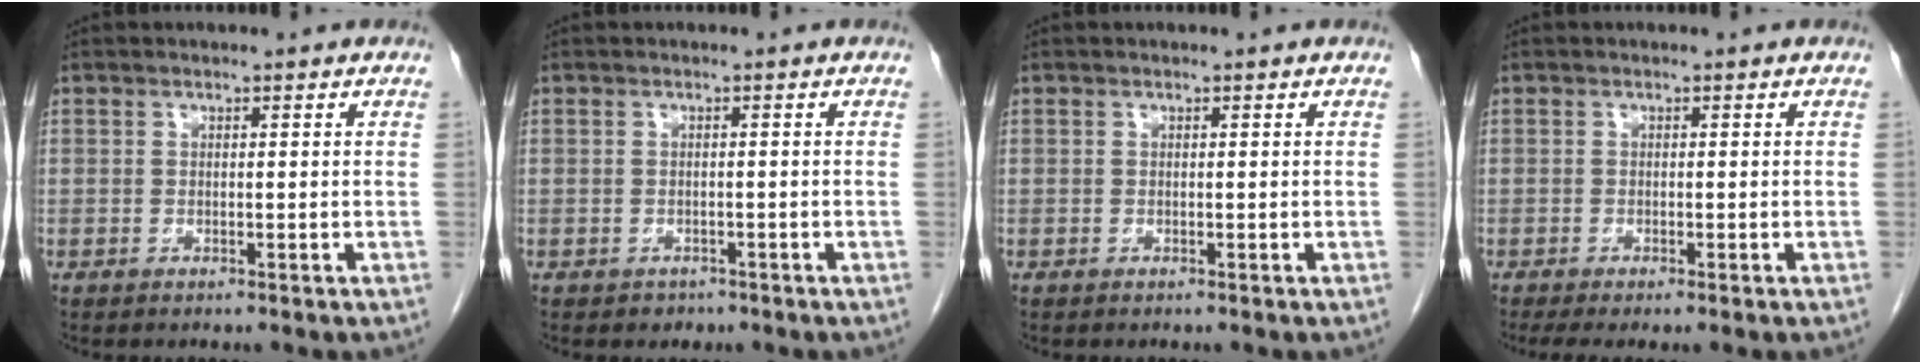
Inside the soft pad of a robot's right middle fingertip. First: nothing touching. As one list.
[{"total": 1.4, "force": [-1.0, 1.0, 0.1], "torque": [-0.007, 0.002, -0.011]}, {"total": 0.0}, {"total": 3.2, "force": [-2.3, 0.4, 2.3], "torque": [-0.034, -0.010, -0.035]}]